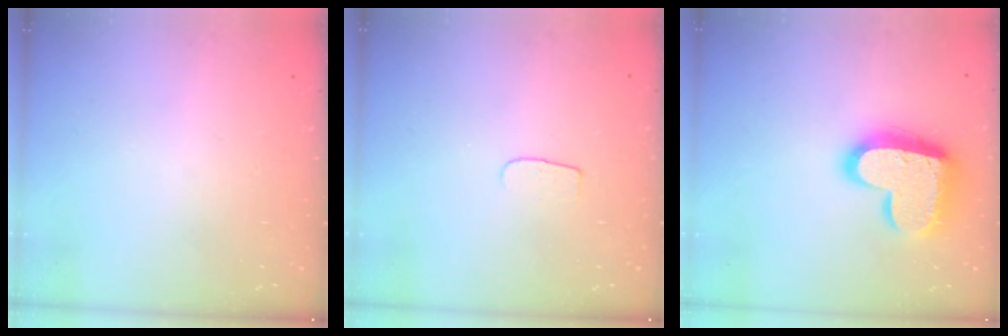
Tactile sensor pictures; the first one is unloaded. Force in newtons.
{"total": 4.2, "press": 4.2, "slide": 0.4}
{"total": 18.4, "press": 18.3, "slide": 1.7}